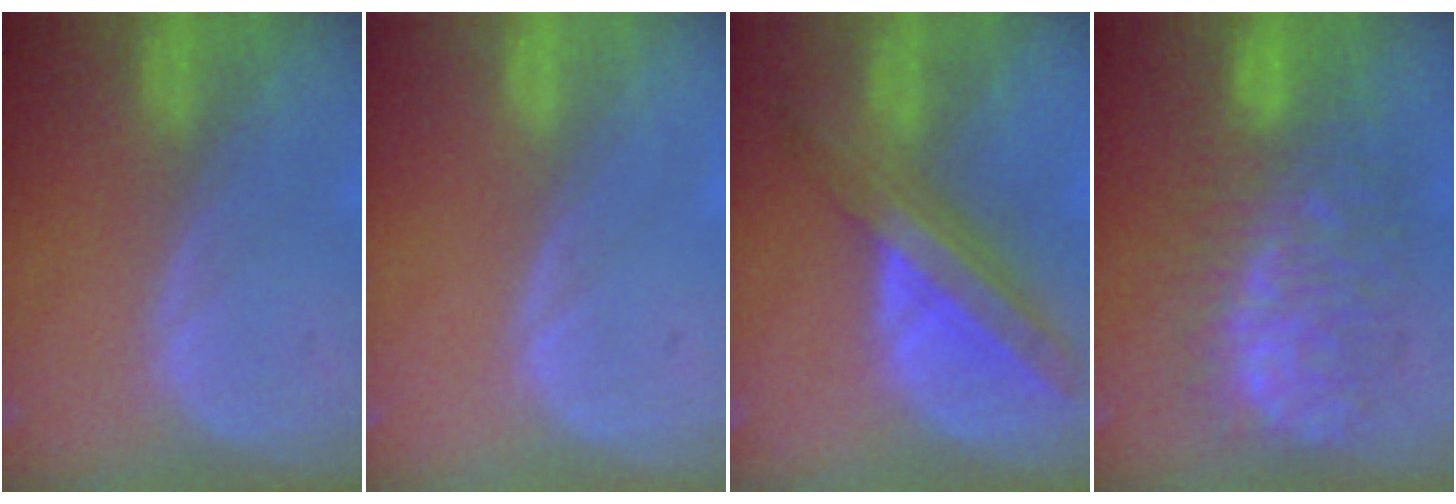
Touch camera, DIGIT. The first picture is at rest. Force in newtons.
{"total": 0.0}
{"total": 8.6, "press": 7.6, "slide": 4.1}
{"total": 11.1, "press": 11.0, "slide": 1.2}